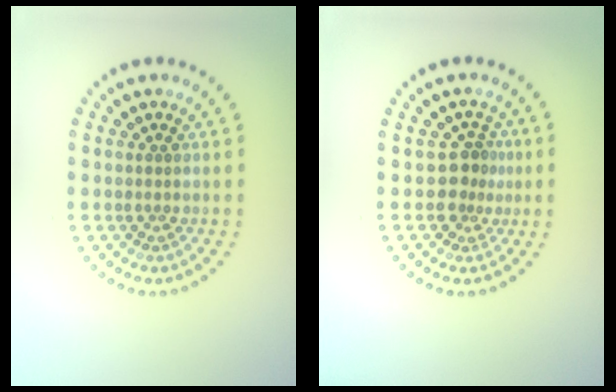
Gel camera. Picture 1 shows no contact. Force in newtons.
{"total": 2.4, "press": 1.9, "slide": 1.5}